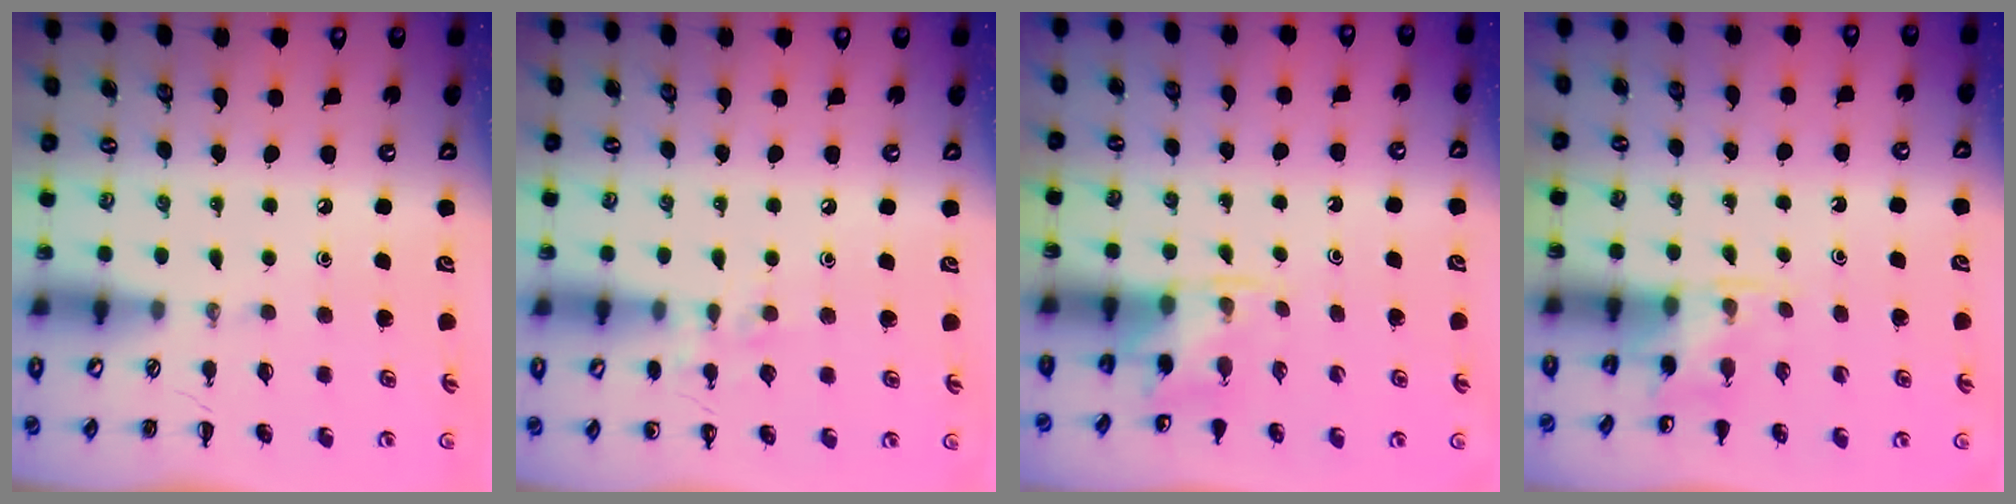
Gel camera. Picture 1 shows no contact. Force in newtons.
{"total": 6.4, "press": 6.1, "slide": 1.8}
{"total": 2.6, "press": 2.5, "slide": 0.9}
{"total": 4.8, "press": 4.6, "slide": 1.4}